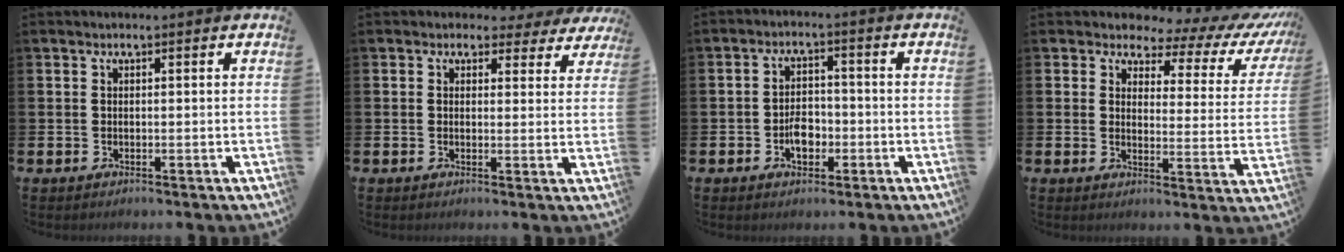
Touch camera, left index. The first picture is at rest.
{"total": 2.3, "force": [1.8, 1.5, 0.2], "torque": [0.000, -0.010, 0.025]}
{"total": 3.8, "force": [-1.3, 2.4, 2.6], "torque": [-0.040, 0.003, -0.026]}
{"total": 3.6, "force": [2.3, 2.4, 1.3], "torque": [-0.026, -0.028, 0.024]}